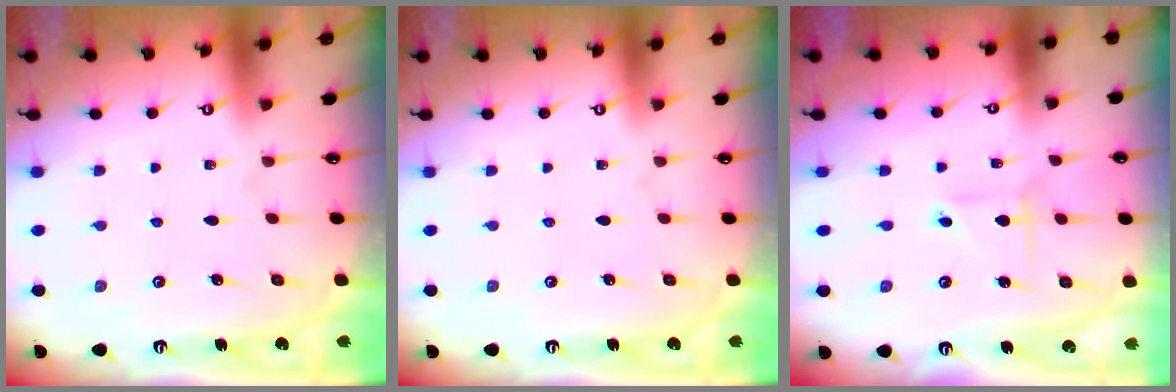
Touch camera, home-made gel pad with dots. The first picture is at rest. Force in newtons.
{"total": 0.0}
{"total": 2.6, "press": 2.6, "slide": 0.3}